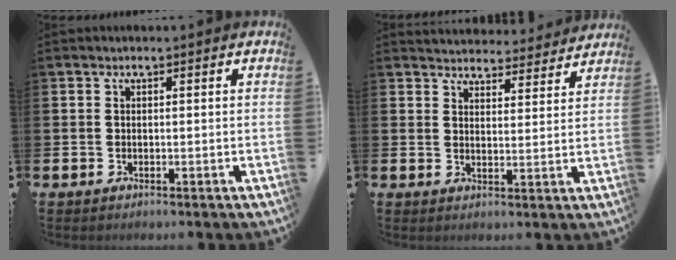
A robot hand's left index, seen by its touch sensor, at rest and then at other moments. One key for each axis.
{"total": 4.5, "fx": 4.5, "fy": 0.8, "fz": -0.1, "tx": -0.003, "ty": -0.035, "tz": 0.077}